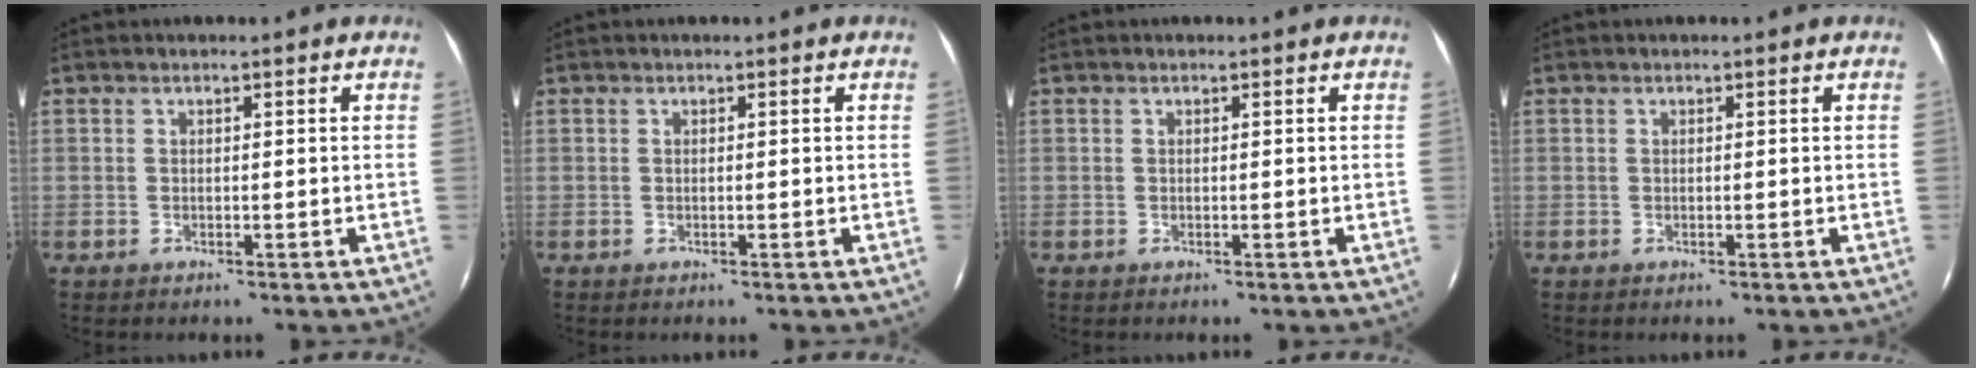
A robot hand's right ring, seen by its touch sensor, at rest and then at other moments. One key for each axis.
{"total": 0.0}
{"total": 0.0}
{"total": 0.0}